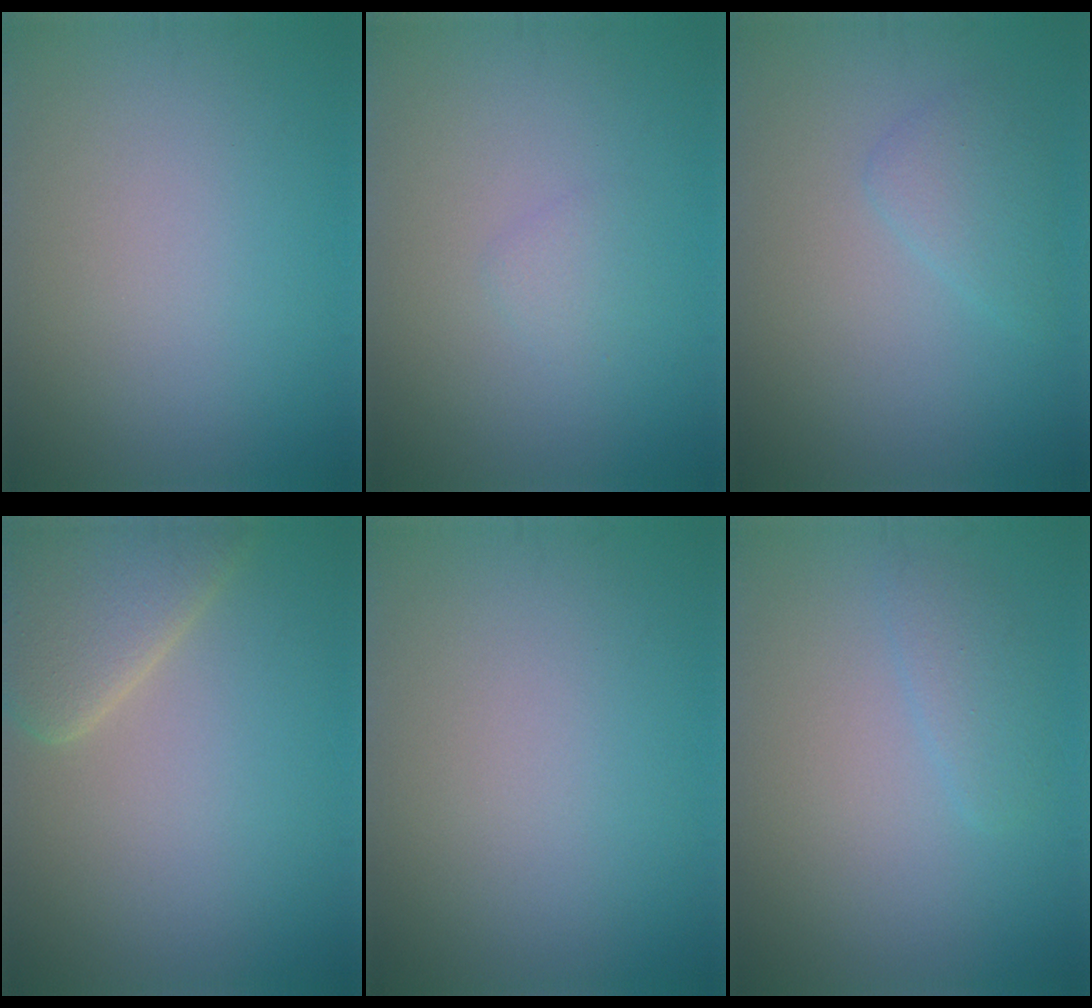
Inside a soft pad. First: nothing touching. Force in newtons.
{"total": 1.0, "press": 1.0, "slide": 0.1}
{"total": 2.0, "press": 2.0, "slide": 0.1}
{"total": 4.8, "press": 4.8, "slide": 0.5}
{"total": 0.0}
{"total": 1.5, "press": 1.5, "slide": 0.1}